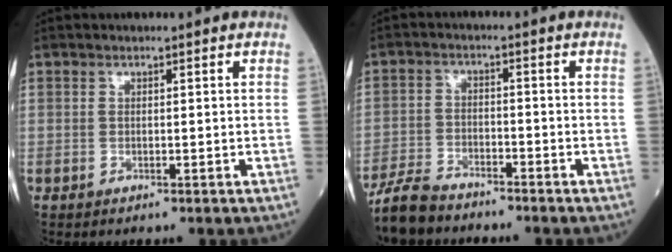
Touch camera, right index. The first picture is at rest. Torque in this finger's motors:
{"motor_torque": [0.10, -0.08, 0.12, 0.06]}